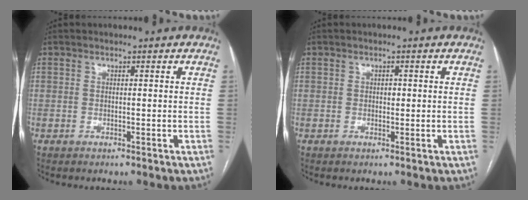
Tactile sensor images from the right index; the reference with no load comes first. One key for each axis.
{"total": 0.9, "fx": 0.1, "fy": 0.6, "fz": 0.6, "tx": -0.009, "ty": 0.001, "tz": 0.000}